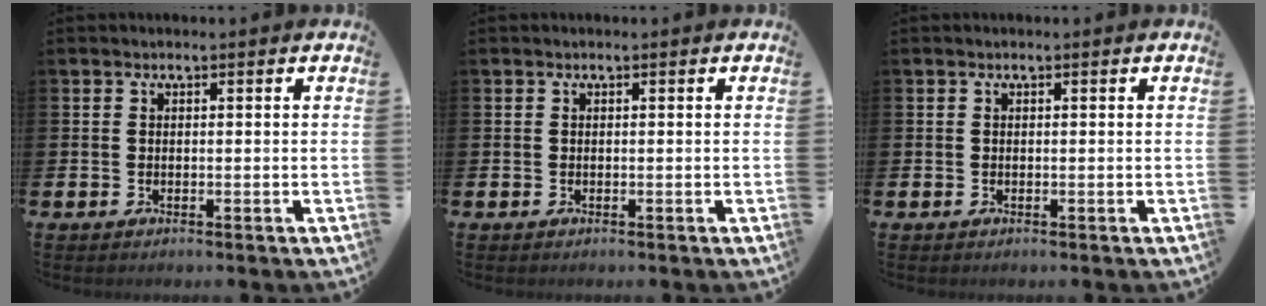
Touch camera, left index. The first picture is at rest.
{"total": 0.0}
{"total": 0.0}